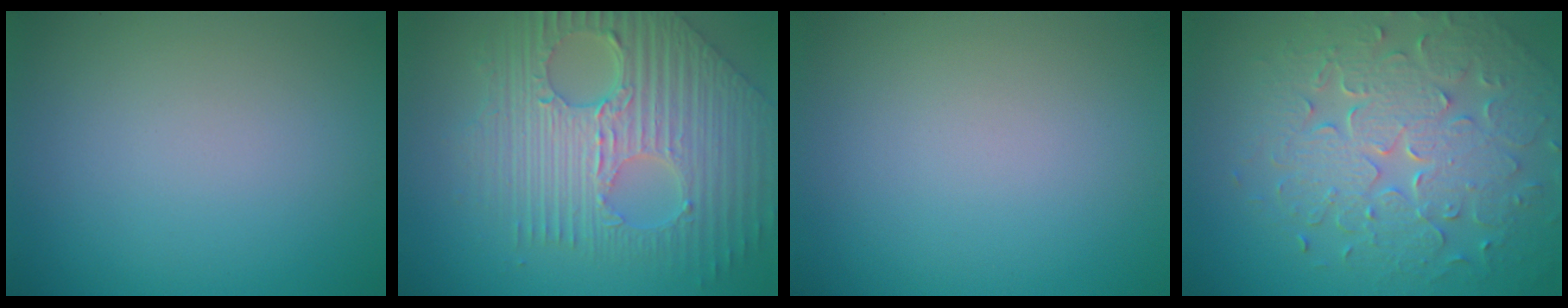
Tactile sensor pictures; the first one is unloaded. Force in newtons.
{"total": 9.8, "press": 6.6, "slide": 7.2}
{"total": 0.0}
{"total": 7.8, "press": 5.6, "slide": 5.4}